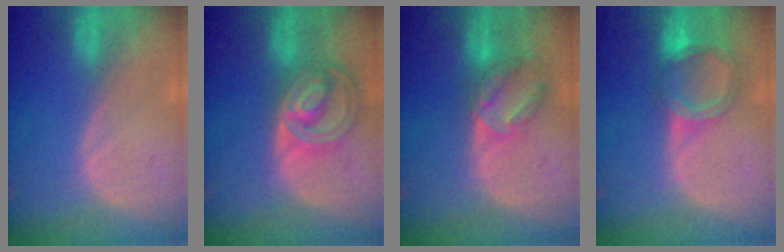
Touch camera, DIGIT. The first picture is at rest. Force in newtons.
{"total": 8.5, "press": 7.3, "slide": 4.3}
{"total": 7.3, "press": 6.0, "slide": 4.0}
{"total": 6.4, "press": 5.9, "slide": 2.7}